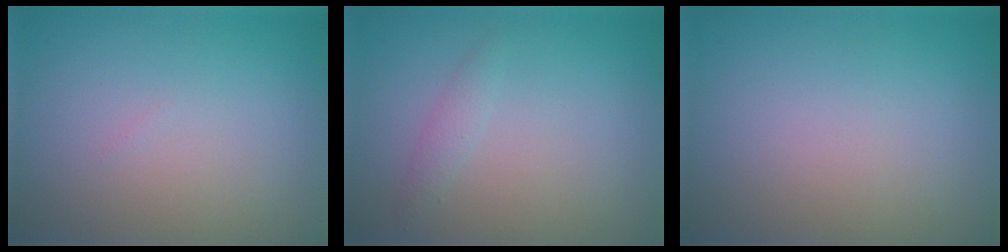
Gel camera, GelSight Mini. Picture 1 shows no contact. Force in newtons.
{"total": 1.1, "press": 1.1, "slide": 0.0}
{"total": 0.0}